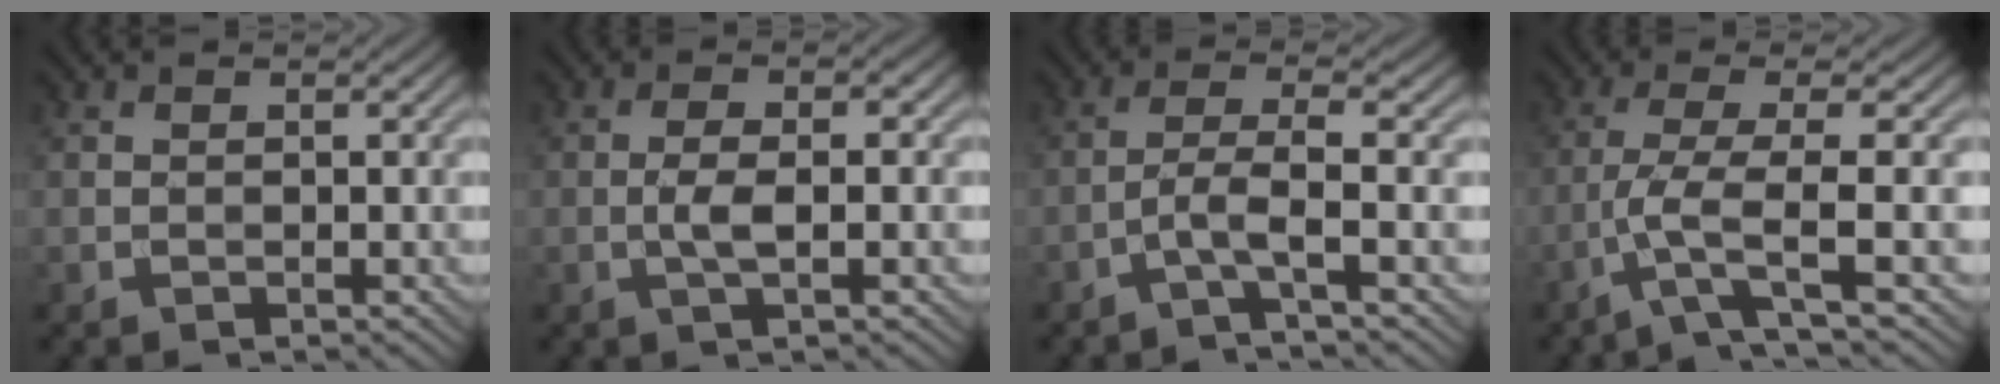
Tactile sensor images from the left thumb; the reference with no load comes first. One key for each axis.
{"total": 3.7, "fx": -0.6, "fy": 1.0, "fz": 3.5, "tx": -0.071, "ty": 0.003, "tz": -0.014}
{"total": 3.6, "fx": -1.6, "fy": 0.2, "fz": 3.2, "tx": -0.062, "ty": 0.011, "tz": -0.050}
{"total": 4.9, "fx": -1.5, "fy": 0.5, "fz": 4.6, "tx": -0.084, "ty": 0.008, "tz": -0.048}